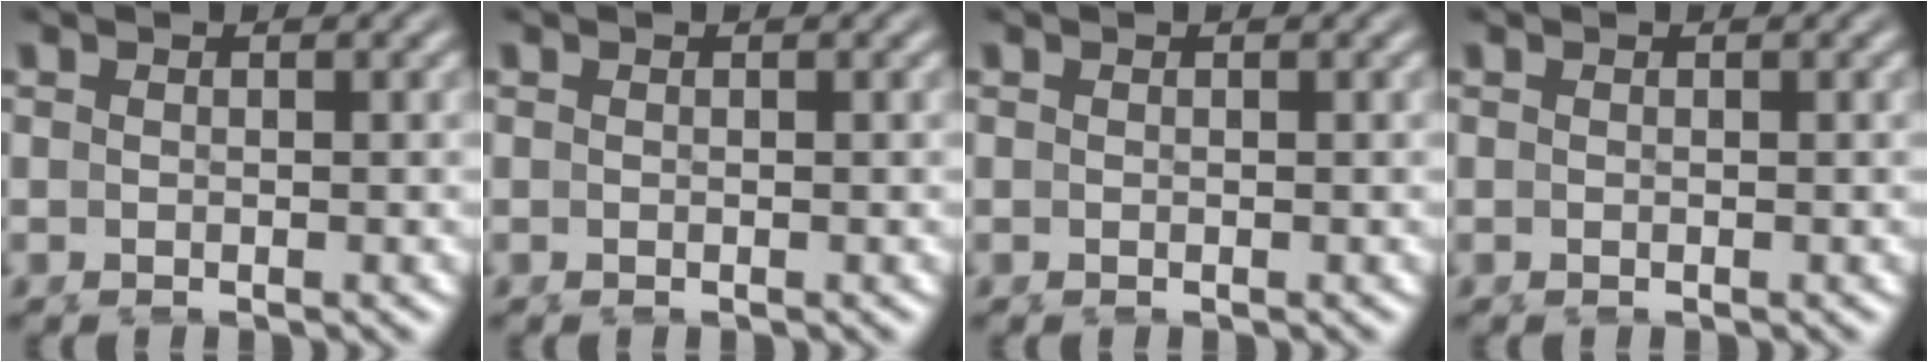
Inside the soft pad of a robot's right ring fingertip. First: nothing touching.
{"total": 0.0}
{"total": 0.0}
{"total": 0.0}